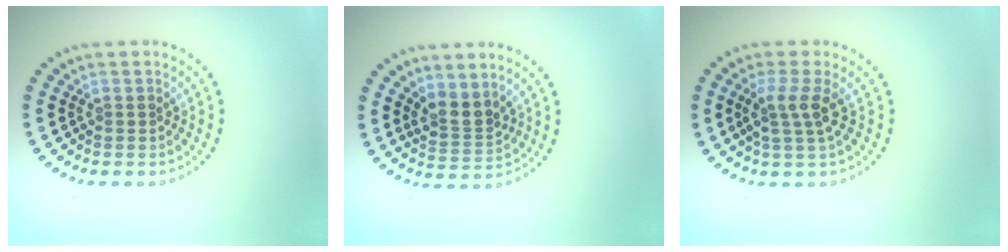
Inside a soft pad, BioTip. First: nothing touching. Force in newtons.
{"total": 2.5, "press": 2.0, "slide": 1.5}
{"total": 2.6, "press": 2.0, "slide": 1.7}